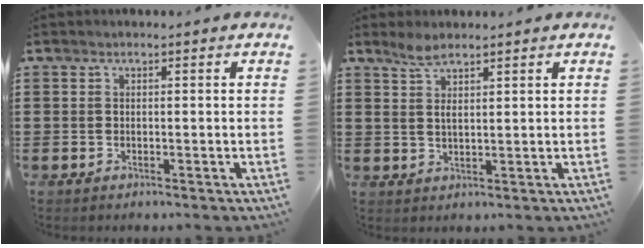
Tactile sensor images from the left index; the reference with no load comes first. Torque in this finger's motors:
{"motor_torque": [0.76, -0.29, 0.26, 0.03]}